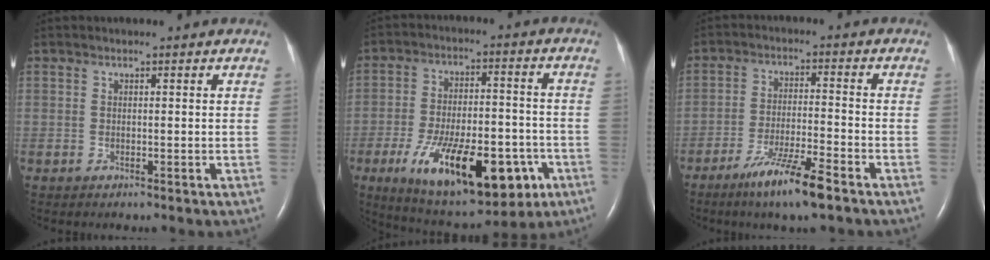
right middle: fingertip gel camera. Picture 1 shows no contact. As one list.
[{"total": 20.6, "force": [-9.1, 7.8, 16.7], "torque": [-0.253, -0.010, -0.124]}, {"total": 8.9, "force": [-6.0, 0.2, 6.6], "torque": [-0.127, -0.022, -0.107]}]